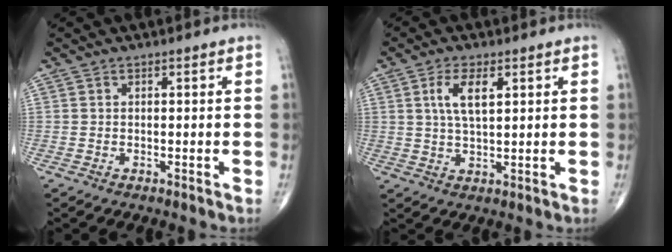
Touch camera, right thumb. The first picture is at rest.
{"total": 6.1, "force": [2.1, 2.4, 5.2], "torque": [-0.102, -0.005, 0.044]}